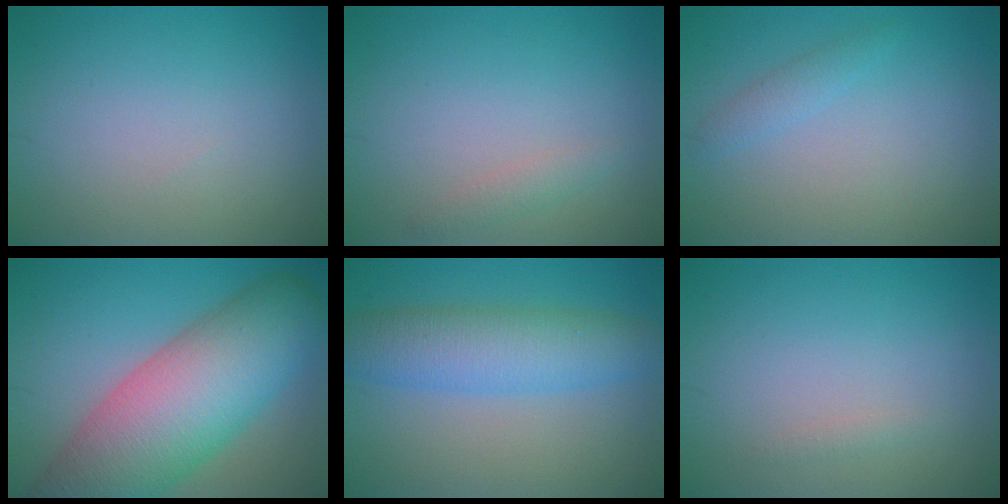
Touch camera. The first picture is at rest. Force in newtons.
{"total": 1.1, "press": 1.1, "slide": 0.1}
{"total": 1.3, "press": 1.3, "slide": 0.0}
{"total": 13.3, "press": 13.3, "slide": 0.6}
{"total": 4.5, "press": 4.5, "slide": 0.1}
{"total": 0.6, "press": 0.6, "slide": 0.0}